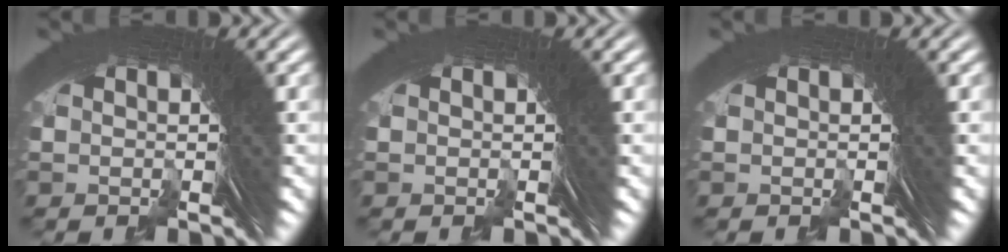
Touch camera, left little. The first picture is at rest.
{"total": 0.0}
{"total": 0.0}